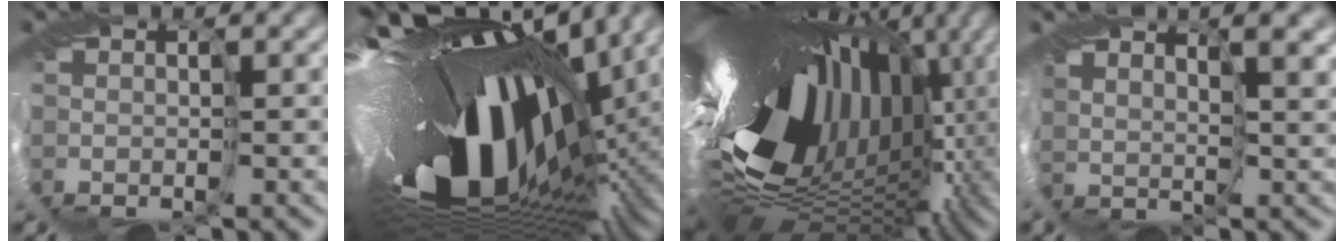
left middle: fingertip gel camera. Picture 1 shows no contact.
{"total": 18.7, "force": [1.0, 9.1, 16.3], "torque": [-0.290, -0.058, 0.019]}
{"total": 18.7, "force": [1.4, 11.7, 14.6], "torque": [-0.241, -0.041, 0.024]}
{"total": 4.6, "force": [4.1, 1.1, 1.9], "torque": [-0.038, 0.006, 0.079]}